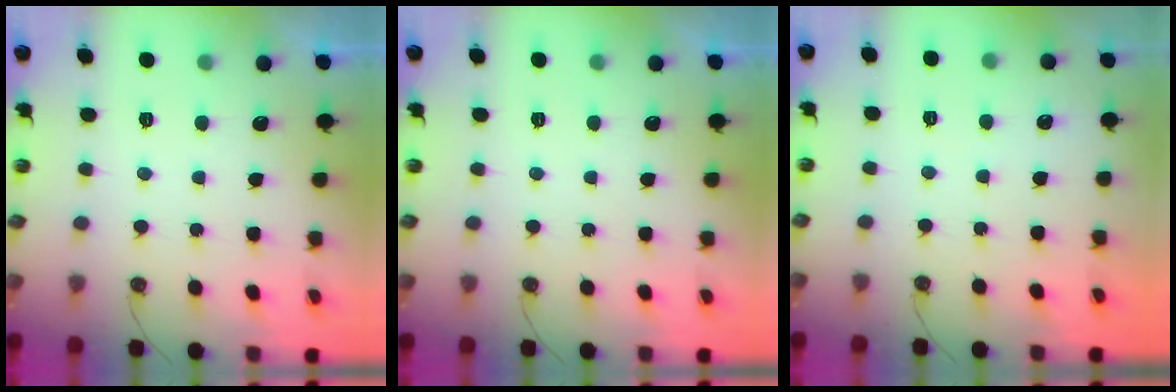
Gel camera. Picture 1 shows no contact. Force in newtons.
{"total": 0.0}
{"total": 3.0, "press": 2.9, "slide": 0.4}